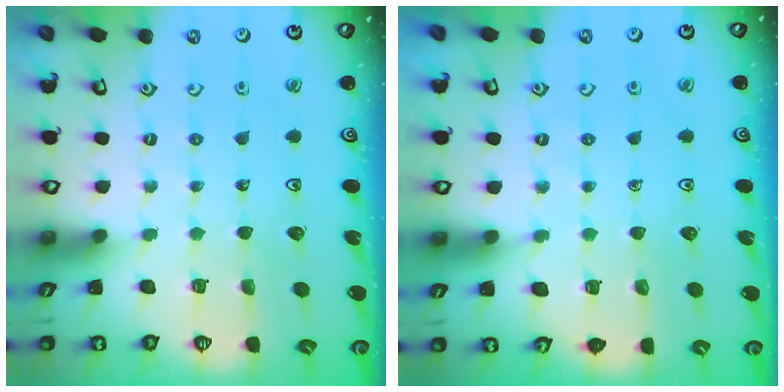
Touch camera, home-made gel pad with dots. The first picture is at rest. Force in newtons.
{"total": 5.2, "press": 4.8, "slide": 2.1}